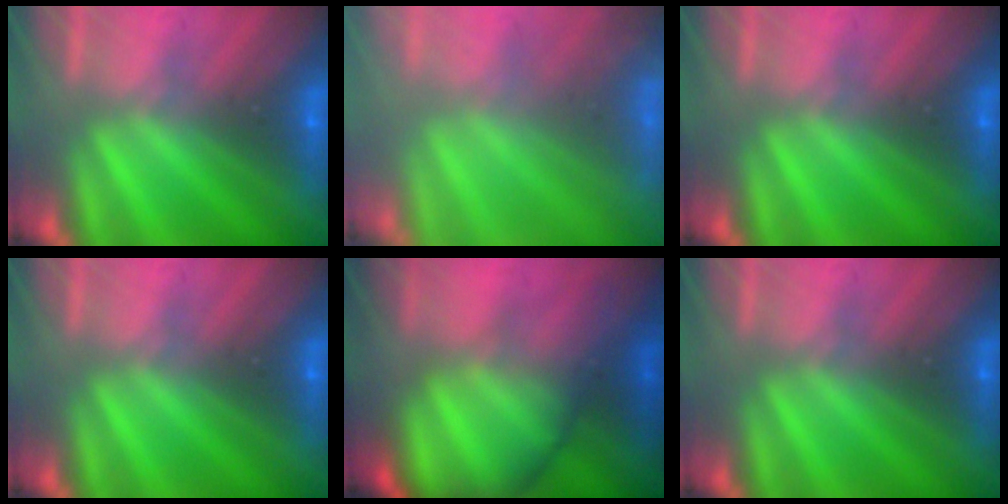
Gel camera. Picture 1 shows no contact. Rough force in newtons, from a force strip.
{"total": 7.1}
{"total": 0.0}
{"total": 0.0}
{"total": 9.4}
{"total": 0.0}